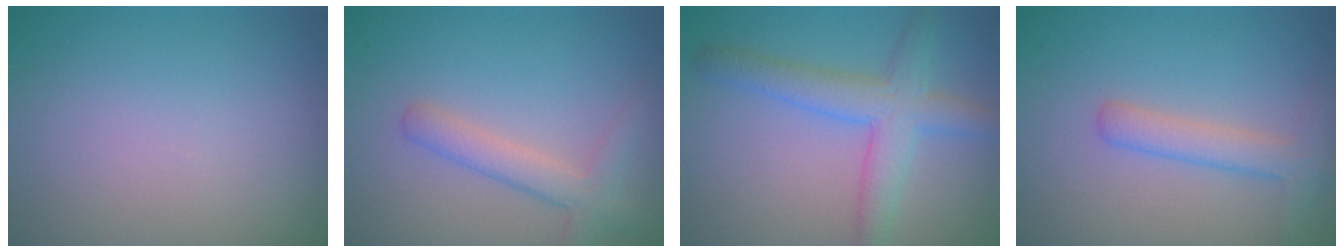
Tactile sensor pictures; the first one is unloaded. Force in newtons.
{"total": 2.8, "press": 2.8, "slide": 0.1}
{"total": 4.6, "press": 4.6, "slide": 0.2}
{"total": 2.7, "press": 2.7, "slide": 0.1}